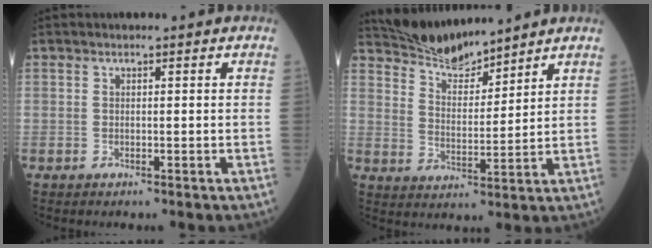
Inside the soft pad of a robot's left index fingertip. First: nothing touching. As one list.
[{"total": 8.1, "force": [7.9, 0.6, 1.2], "torque": [-0.038, 0.006, 0.156]}]